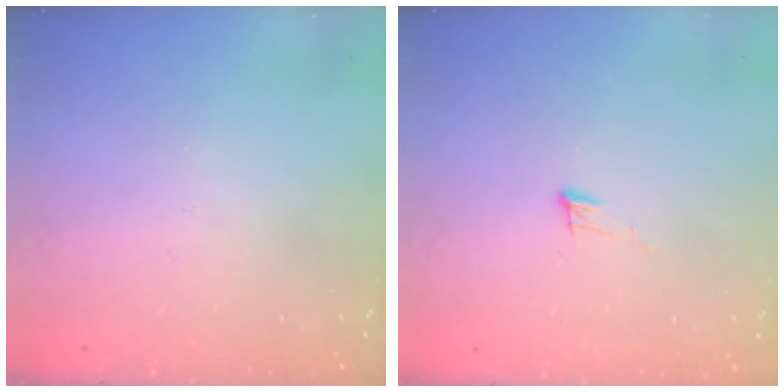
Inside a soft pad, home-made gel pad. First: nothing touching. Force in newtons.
{"total": 5.2, "press": 5.1, "slide": 1.0}